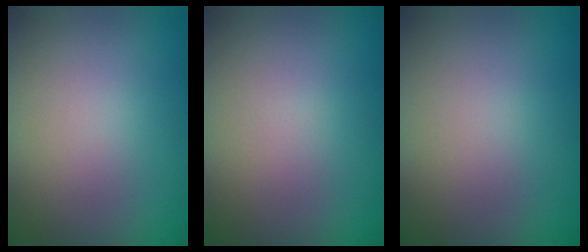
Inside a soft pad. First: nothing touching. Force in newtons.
{"total": 0.0}
{"total": 0.0}